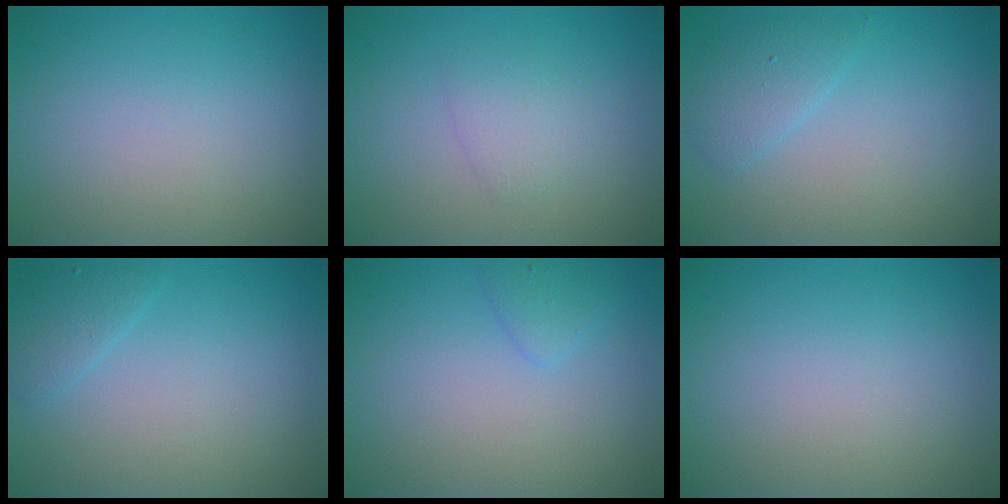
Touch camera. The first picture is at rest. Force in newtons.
{"total": 1.5, "press": 1.5, "slide": 0.1}
{"total": 1.9, "press": 1.9, "slide": 0.2}
{"total": 1.4, "press": 1.4, "slide": 0.1}
{"total": 1.3, "press": 1.3, "slide": 0.0}
{"total": 0.0}